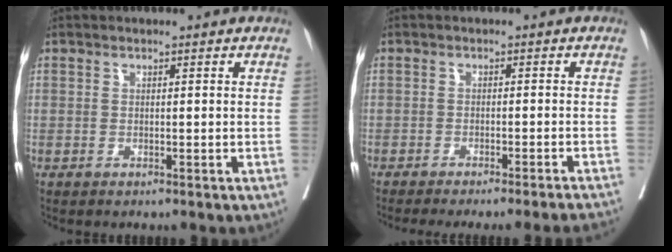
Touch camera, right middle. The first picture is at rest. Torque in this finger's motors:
{"motor_torque": [1.03, -1.11, 0.16, 0.04]}